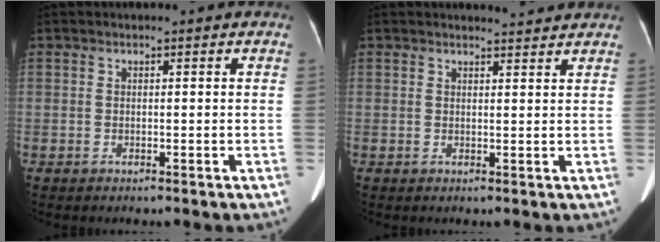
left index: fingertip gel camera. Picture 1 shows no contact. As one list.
[{"total": 2.9, "force": [2.9, 0.0, 0.3], "torque": [-0.009, 0.003, 0.036]}]